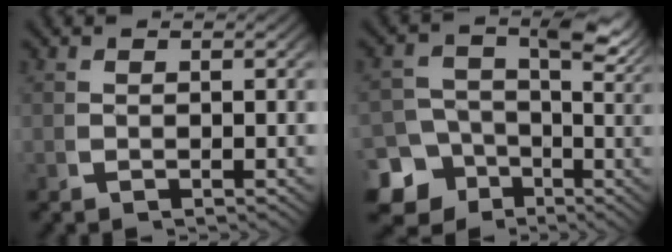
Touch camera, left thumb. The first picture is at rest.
{"total": 11.5, "force": [-3.5, 9.6, 5.2], "torque": [-0.078, -0.046, -0.051]}